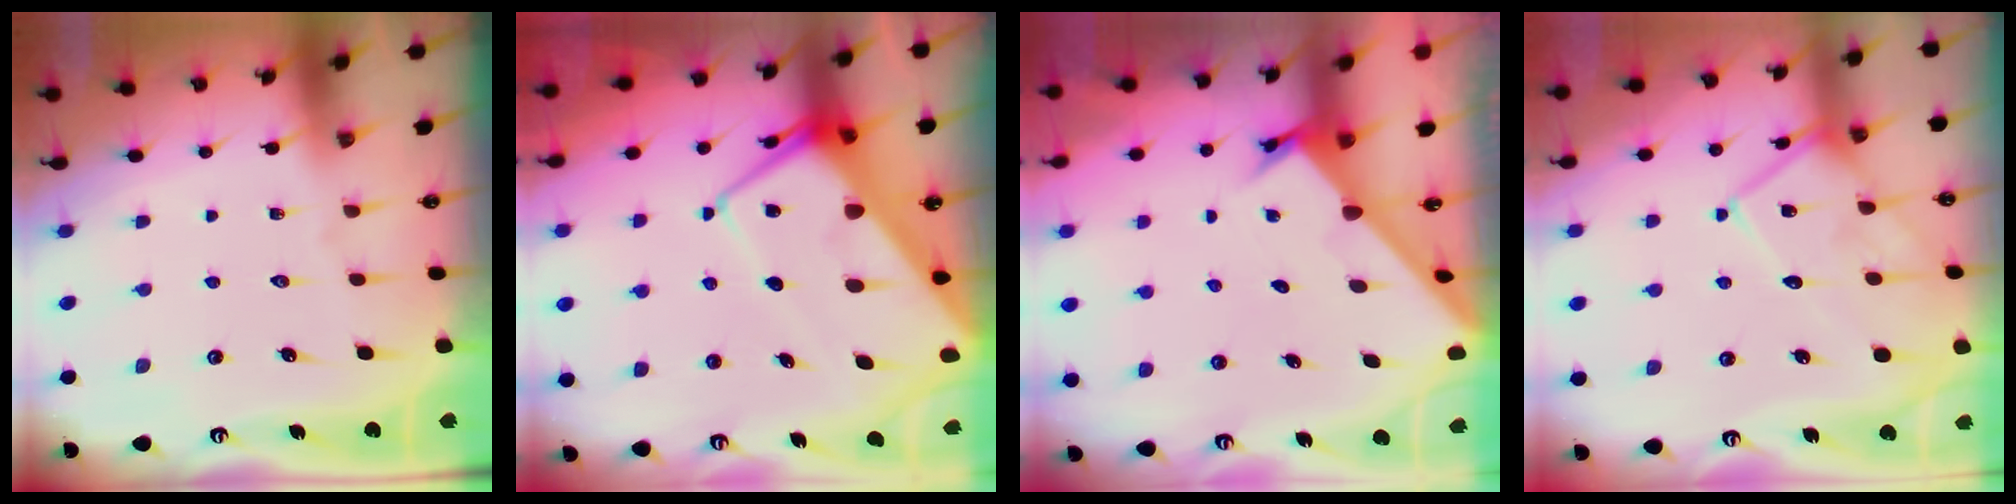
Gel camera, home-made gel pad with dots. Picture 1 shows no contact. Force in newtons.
{"total": 13.5, "press": 13.4, "slide": 1.3}
{"total": 2.1, "press": 2.1, "slide": 0.2}
{"total": 12.9, "press": 12.9, "slide": 1.1}